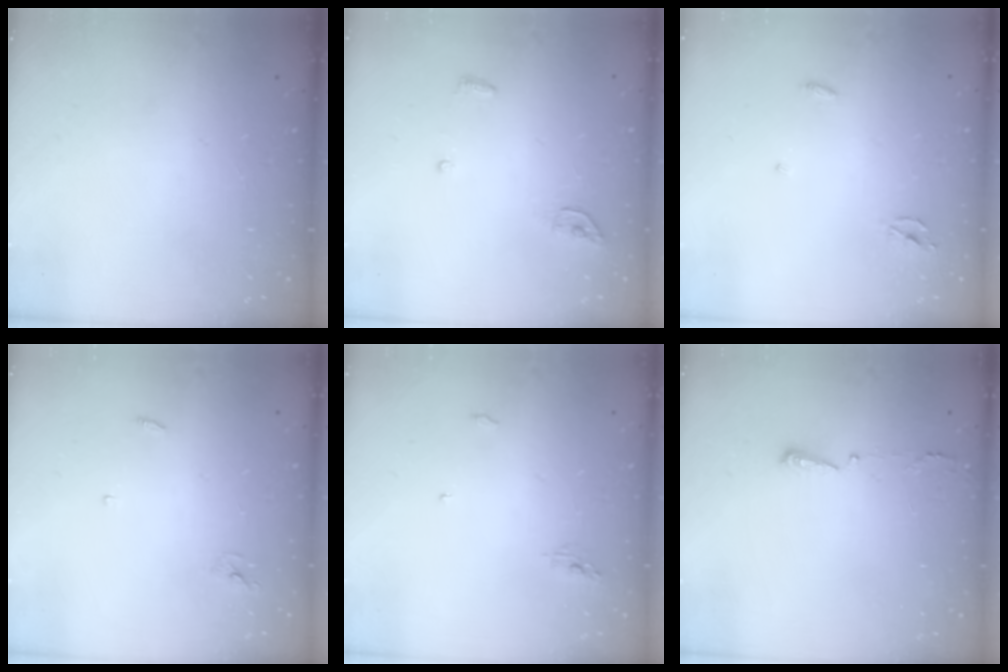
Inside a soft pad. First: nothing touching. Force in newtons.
{"total": 3.9, "press": 3.8, "slide": 0.3}
{"total": 2.5, "press": 2.5, "slide": 0.1}
{"total": 2.4, "press": 2.4, "slide": 0.2}
{"total": 3.4, "press": 3.4, "slide": 0.0}
{"total": 2.9, "press": 2.8, "slide": 0.6}